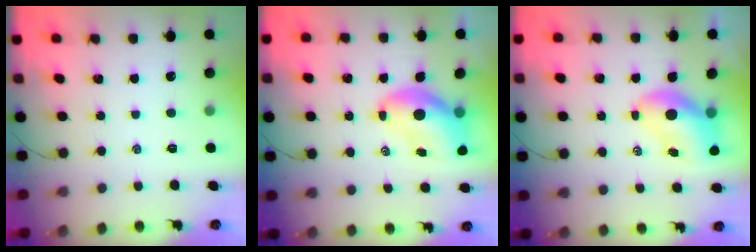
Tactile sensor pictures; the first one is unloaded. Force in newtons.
{"total": 9.1, "press": 8.7, "slide": 2.5}
{"total": 7.7, "press": 7.4, "slide": 2.1}